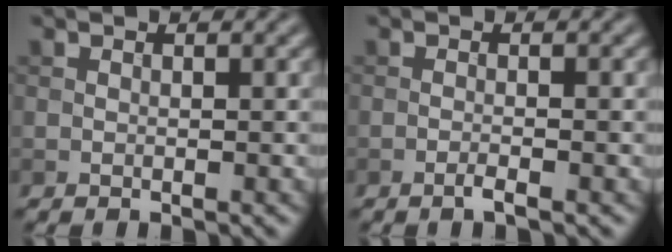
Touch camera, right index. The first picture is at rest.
{"total": 1.4, "force": [-0.7, 0.2, 1.2], "torque": [-0.017, 0.003, -0.019]}